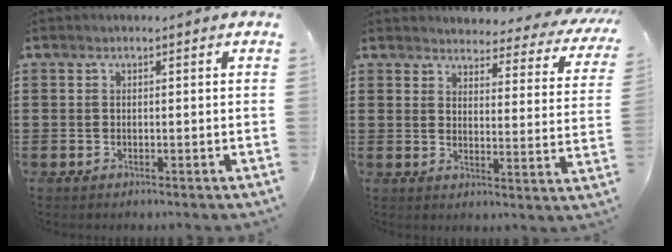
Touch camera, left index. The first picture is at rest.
{"total": 3.5, "force": [3.4, 0.4, 0.8], "torque": [-0.029, -0.031, 0.054]}